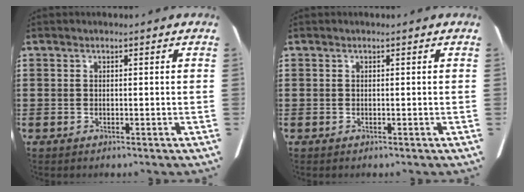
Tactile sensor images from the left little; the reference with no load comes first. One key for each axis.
{"total": 0.0}